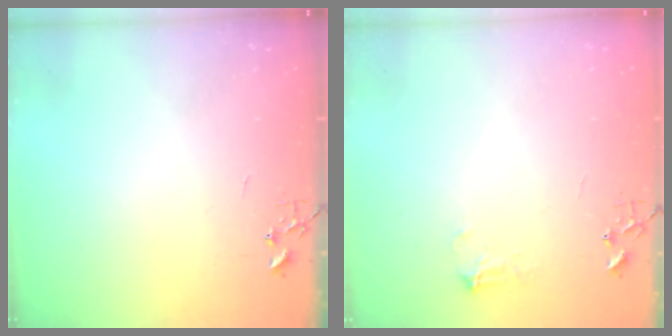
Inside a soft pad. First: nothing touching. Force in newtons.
{"total": 7.1, "press": 7.1, "slide": 0.2}